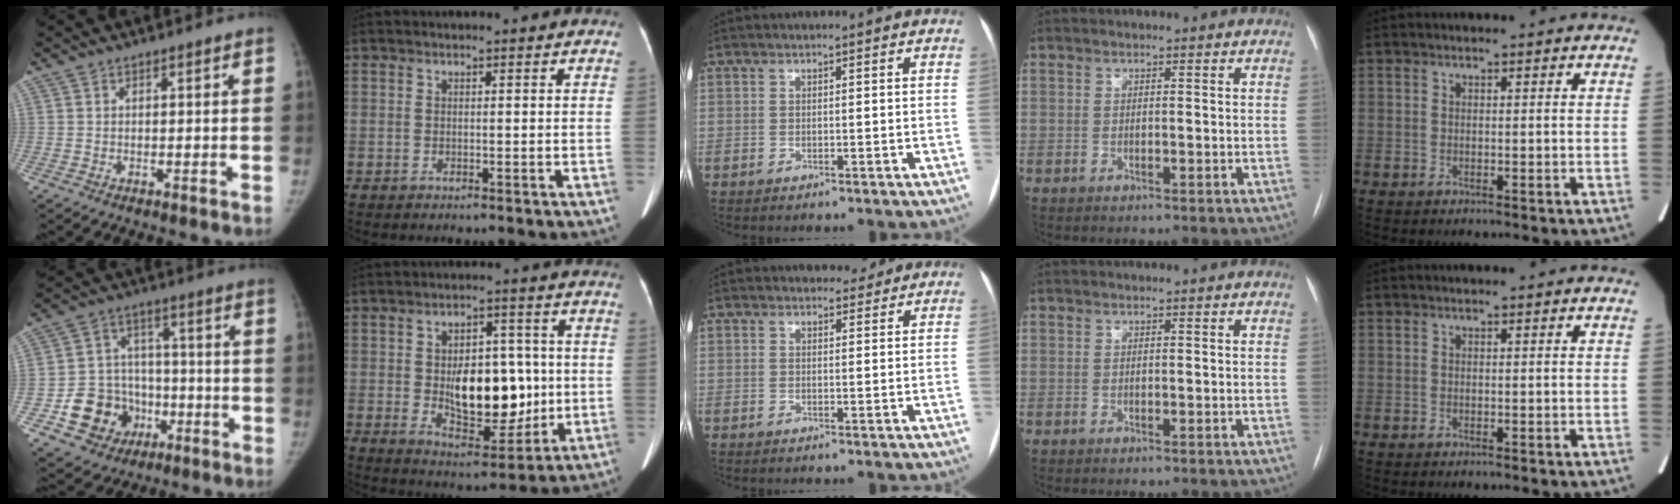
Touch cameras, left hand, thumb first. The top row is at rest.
{"thumb": {"total": 13.0, "force": [-4.5, 11.3, 4.3], "torque": [-0.037, 0.042, -0.064]}, "index": {"total": 12.5, "force": [-0.4, 6.6, 10.6], "torque": [-0.167, 0.004, 0.006]}, "middle": {"total": 2.3, "force": [2.1, 0.8, 0.0], "torque": [0.001, -0.006, 0.025]}}